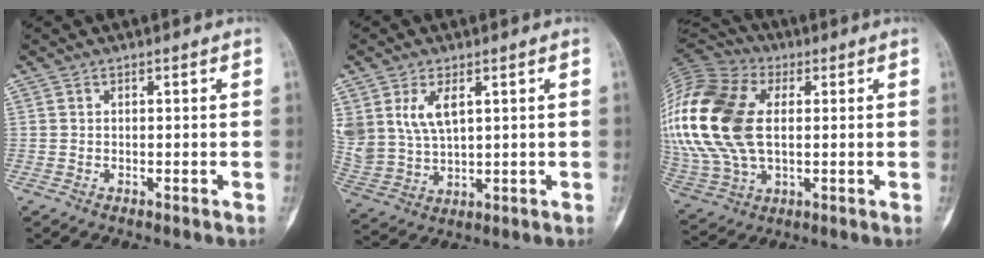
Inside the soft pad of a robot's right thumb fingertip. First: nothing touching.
{"total": 7.0, "force": [2.9, 4.3, 4.7], "torque": [-0.087, -0.011, 0.075]}
{"total": 26.8, "force": [3.2, 16.8, 20.6], "torque": [-0.476, 0.008, 0.064]}